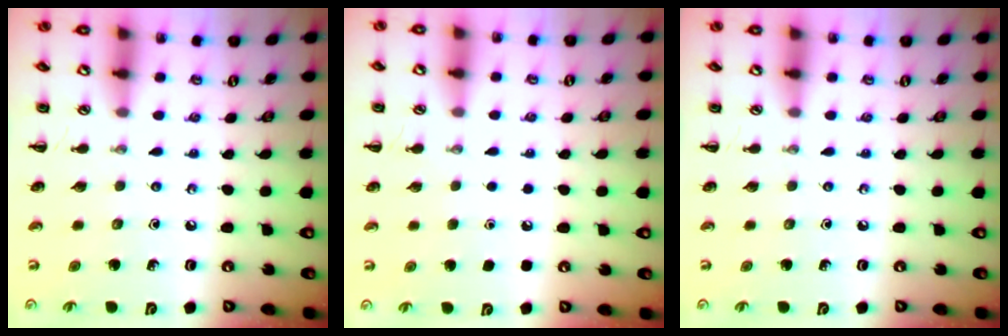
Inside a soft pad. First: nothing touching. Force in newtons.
{"total": 1.8, "press": 1.8, "slide": 0.1}
{"total": 0.0}